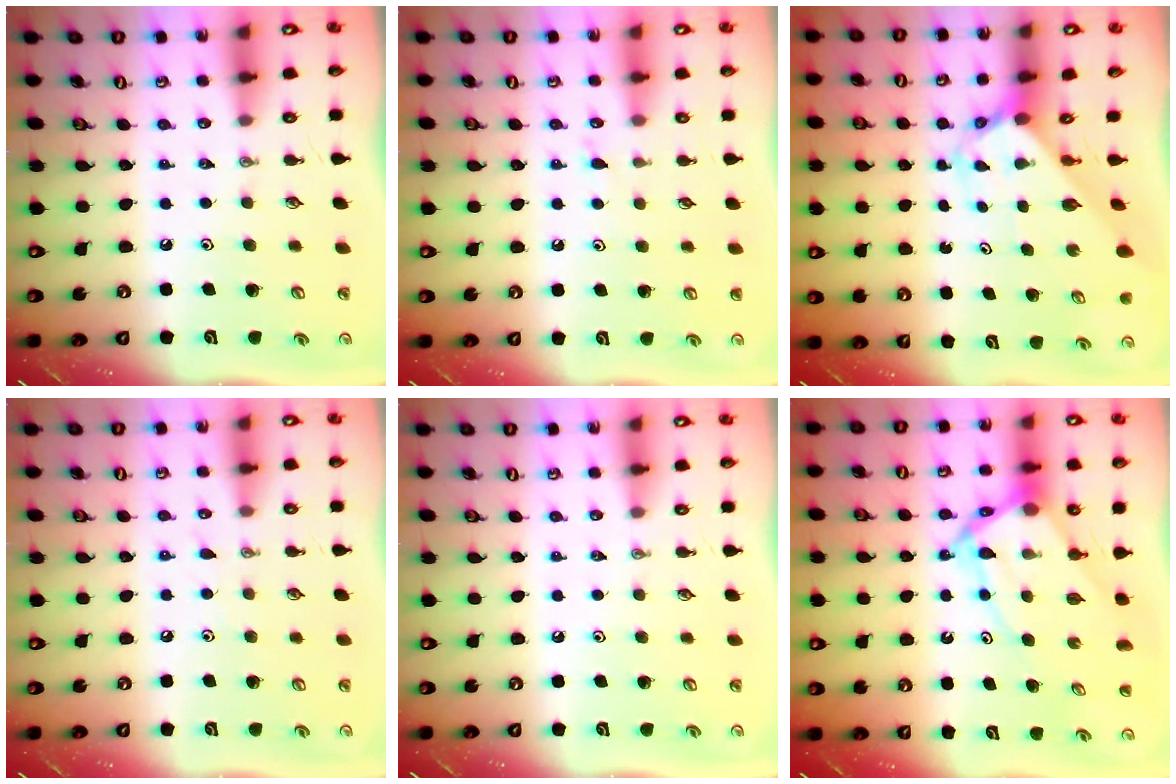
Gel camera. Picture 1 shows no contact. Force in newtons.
{"total": 6.0, "press": 6.0, "slide": 0.5}
{"total": 2.5, "press": 2.5, "slide": 0.2}
{"total": 5.5, "press": 5.5, "slide": 0.6}
{"total": 0.0}
{"total": 11.0, "press": 10.9, "slide": 0.9}